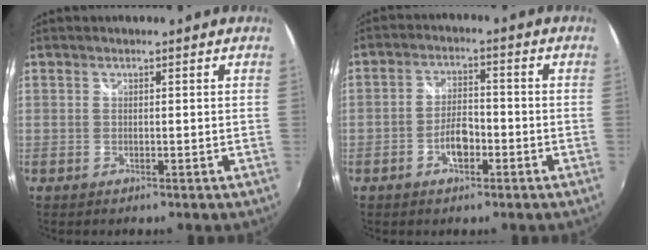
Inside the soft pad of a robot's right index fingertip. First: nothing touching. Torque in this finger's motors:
{"motor_torque": [0.92, 0.05, 0.46, 0.06]}